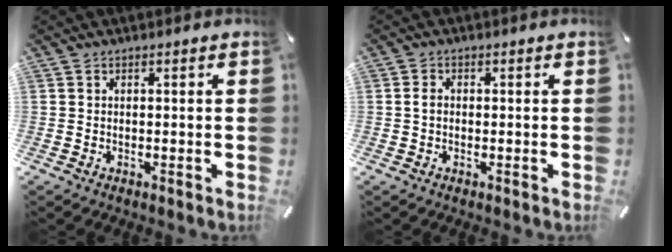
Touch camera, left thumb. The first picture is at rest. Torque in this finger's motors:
{"motor_torque": [0.09, 0.57, 0.08, -0.17, 0.04]}